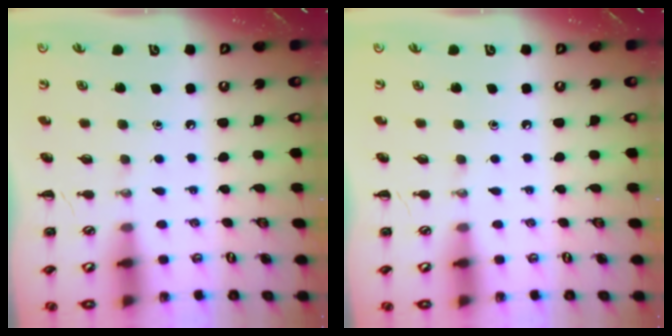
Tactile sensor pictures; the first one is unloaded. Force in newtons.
{"total": 0.0}